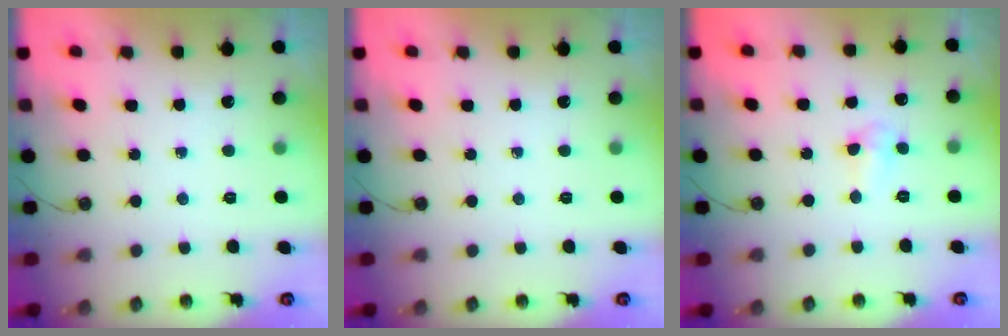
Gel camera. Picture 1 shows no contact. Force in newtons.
{"total": 0.0}
{"total": 3.5, "press": 3.4, "slide": 0.8}